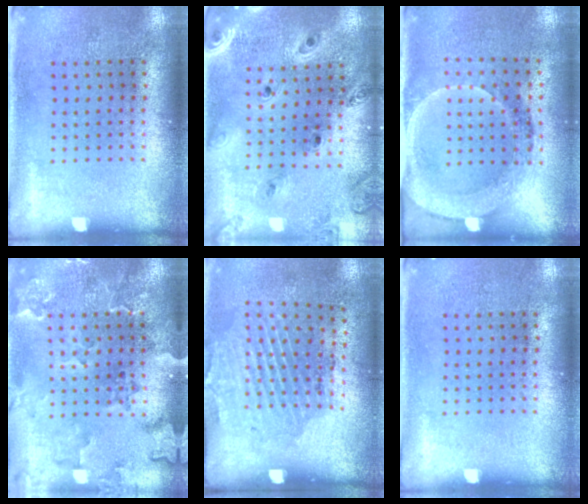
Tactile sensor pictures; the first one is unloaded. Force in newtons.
{"total": 1.4, "press": 1.3, "slide": 0.2}
{"total": 1.8, "press": 1.7, "slide": 0.7}
{"total": 2.3, "press": 2.1, "slide": 0.8}
{"total": 1.9, "press": 1.2, "slide": 1.5}
{"total": 0.0}